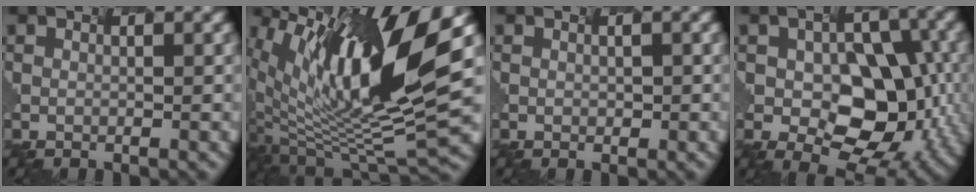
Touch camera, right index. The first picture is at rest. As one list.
[{"total": 13.2, "force": [4.5, 4.1, 11.8], "torque": [-0.229, -0.002, 0.101]}, {"total": 0.0}, {"total": 8.8, "force": [-2.3, 5.4, 6.6], "torque": [-0.112, -0.003, -0.022]}]